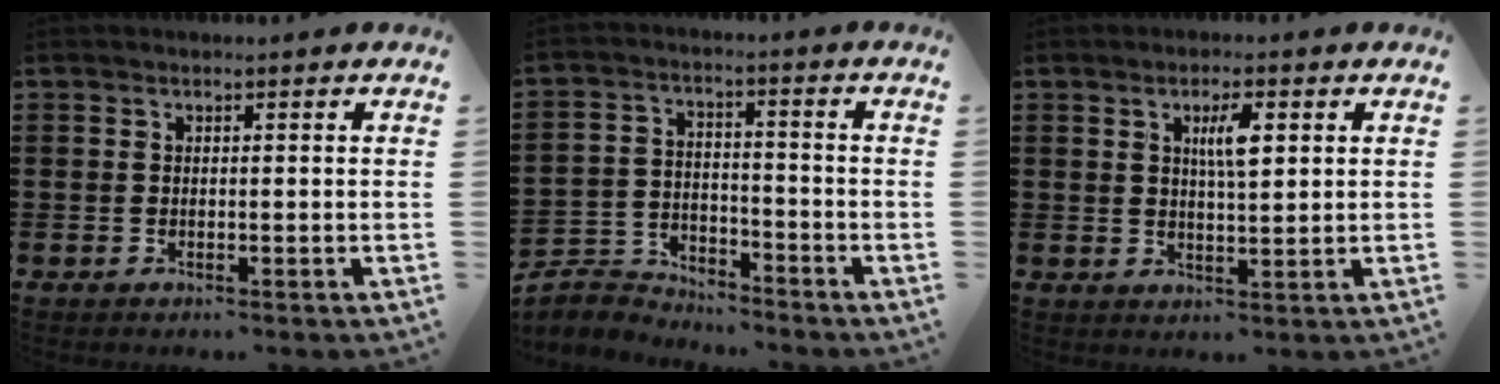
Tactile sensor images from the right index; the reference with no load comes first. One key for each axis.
{"total": 4.5, "fx": -4.3, "fy": 1.2, "fz": 0.1, "tx": -0.024, "ty": 0.003, "tz": -0.095}
{"total": 4.6, "fx": 1.5, "fy": 1.2, "fz": 4.2, "tx": -0.079, "ty": 0.004, "tz": 0.020}